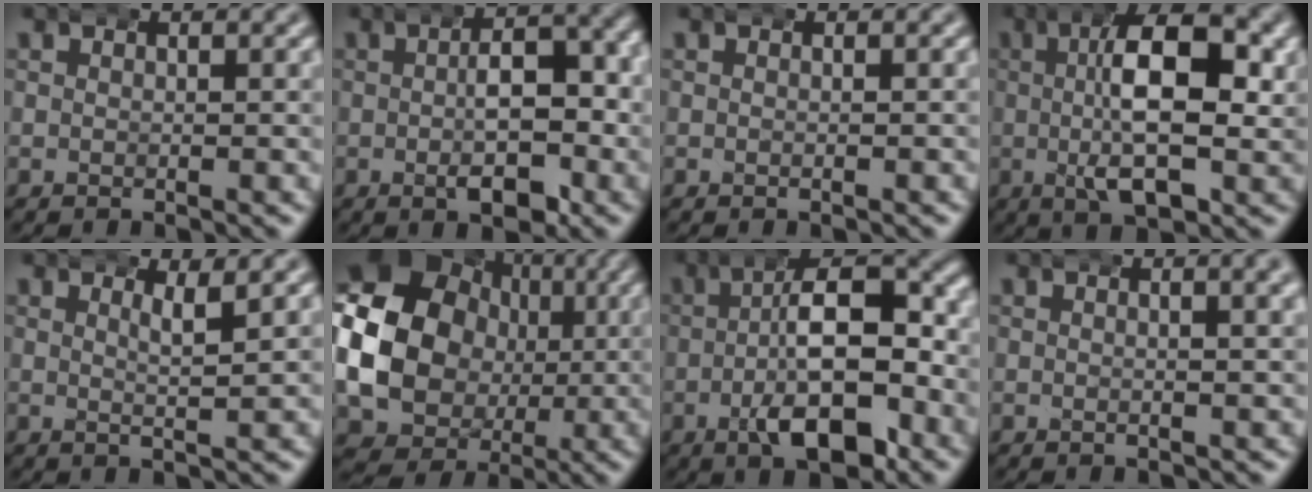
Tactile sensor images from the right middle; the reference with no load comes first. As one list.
[{"total": 7.0, "force": [-0.6, 3.3, 6.1], "torque": [-0.079, 0.004, -0.013]}, {"total": 0.0}, {"total": 9.8, "force": [0.2, 3.9, 9.0], "torque": [-0.141, 0.003, 0.002]}, {"total": 1.8, "force": [1.1, -0.3, 1.4], "torque": [-0.028, -0.003, 0.021]}, {"total": 19.6, "force": [1.3, 17.0, 9.7], "torque": [-0.218, -0.028, 0.016]}, {"total": 10.2, "force": [-1.5, 4.3, 9.2], "torque": [-0.127, 0.002, -0.025]}, {"total": 2.0, "force": [1.1, 0.2, 1.6], "torque": [-0.015, 0.013, 0.012]}]